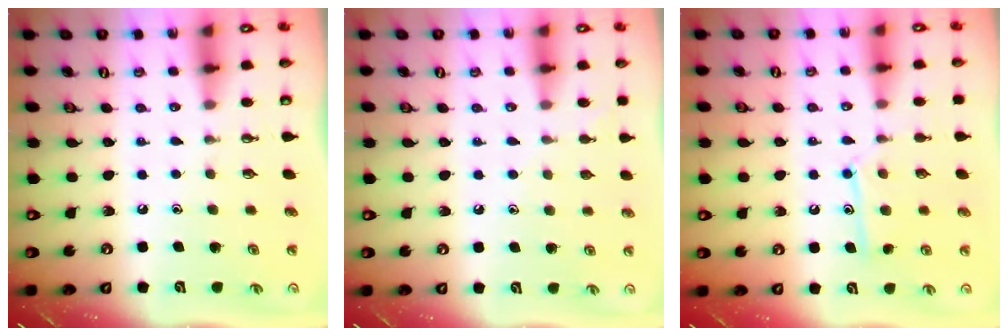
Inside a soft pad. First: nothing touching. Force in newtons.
{"total": 4.3, "press": 4.3, "slide": 0.5}
{"total": 11.8, "press": 11.8, "slide": 0.8}